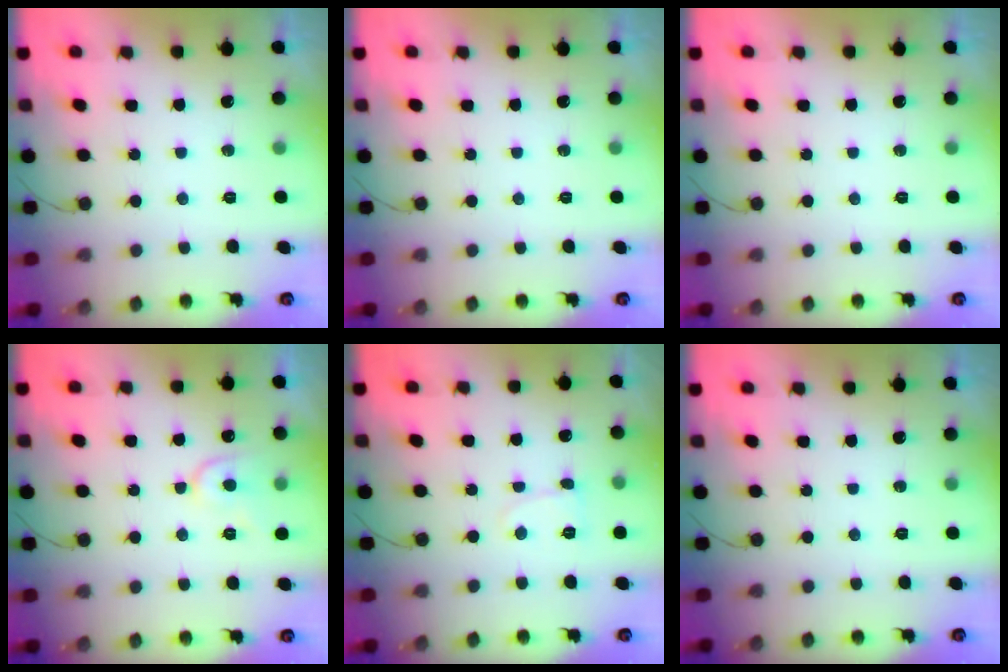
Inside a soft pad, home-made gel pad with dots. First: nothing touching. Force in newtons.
{"total": 0.0}
{"total": 0.0}
{"total": 8.2, "press": 8.1, "slide": 0.9}
{"total": 4.2, "press": 4.1, "slide": 0.5}
{"total": 0.0}